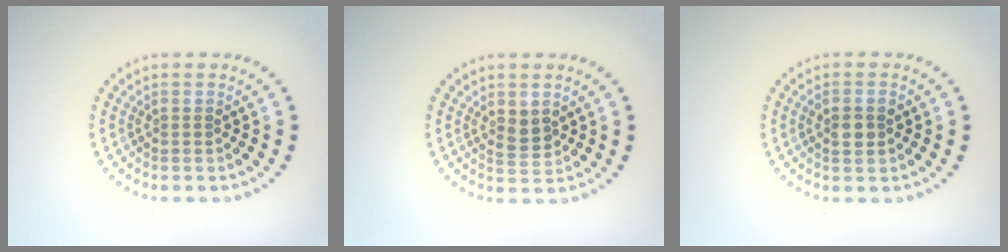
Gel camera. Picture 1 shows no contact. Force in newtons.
{"total": 1.8, "press": 1.7, "slide": 0.7}
{"total": 1.7, "press": 1.7, "slide": 0.3}